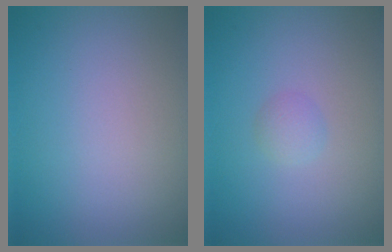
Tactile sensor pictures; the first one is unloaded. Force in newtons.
{"total": 1.1, "press": 1.1, "slide": 0.1}